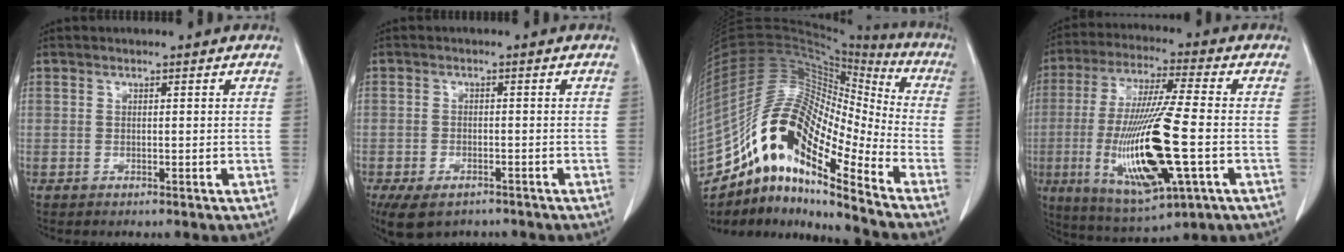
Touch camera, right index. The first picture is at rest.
{"total": 7.9, "force": [-5.2, 4.3, 4.0], "torque": [-0.078, -0.008, -0.078]}
{"total": 21.2, "force": [-13.9, 5.2, 15.1], "torque": [-0.310, 0.035, -0.253]}
{"total": 19.6, "force": [-4.4, 2.5, 18.9], "torque": [-0.393, -0.028, -0.069]}